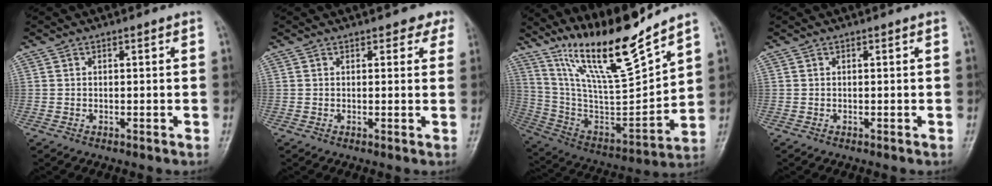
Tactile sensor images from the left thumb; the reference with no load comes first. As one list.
[{"total": 2.9, "force": [2.3, 1.6, 0.6], "torque": [0.021, -0.010, 0.011]}, {"total": 19.4, "force": [15.7, 2.3, 11.2], "torque": [-0.166, -0.095, 0.299]}, {"total": 0.0}]